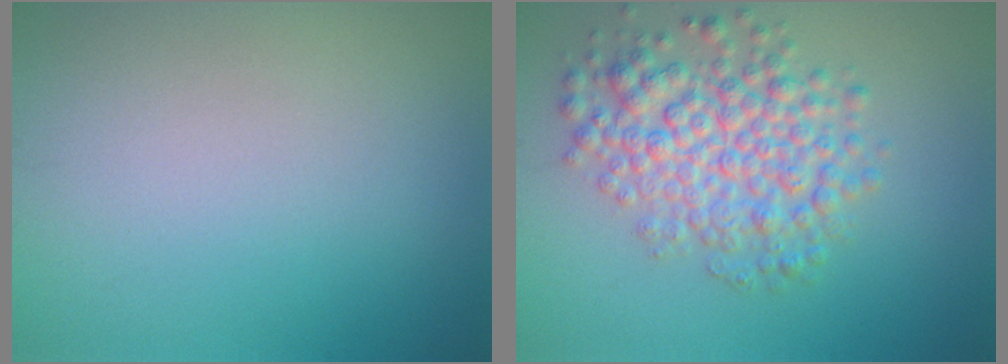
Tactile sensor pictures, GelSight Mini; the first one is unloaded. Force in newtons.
{"total": 5.7, "press": 5.7, "slide": 0.1}